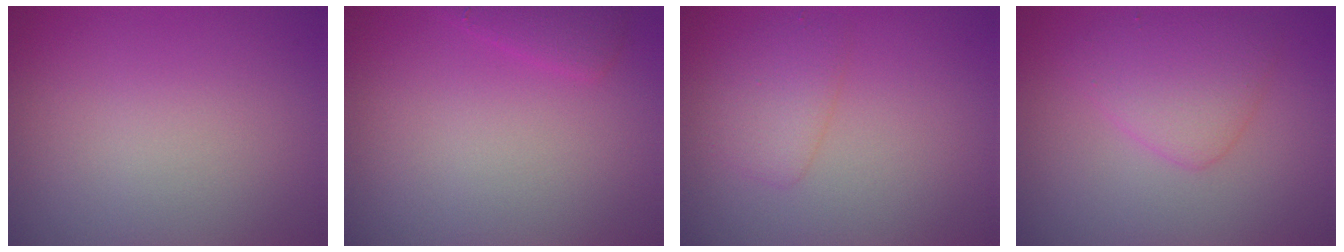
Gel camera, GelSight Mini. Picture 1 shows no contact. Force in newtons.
{"total": 1.4, "press": 1.4, "slide": 0.1}
{"total": 2.2, "press": 2.2, "slide": 0.2}
{"total": 1.9, "press": 1.9, "slide": 0.1}